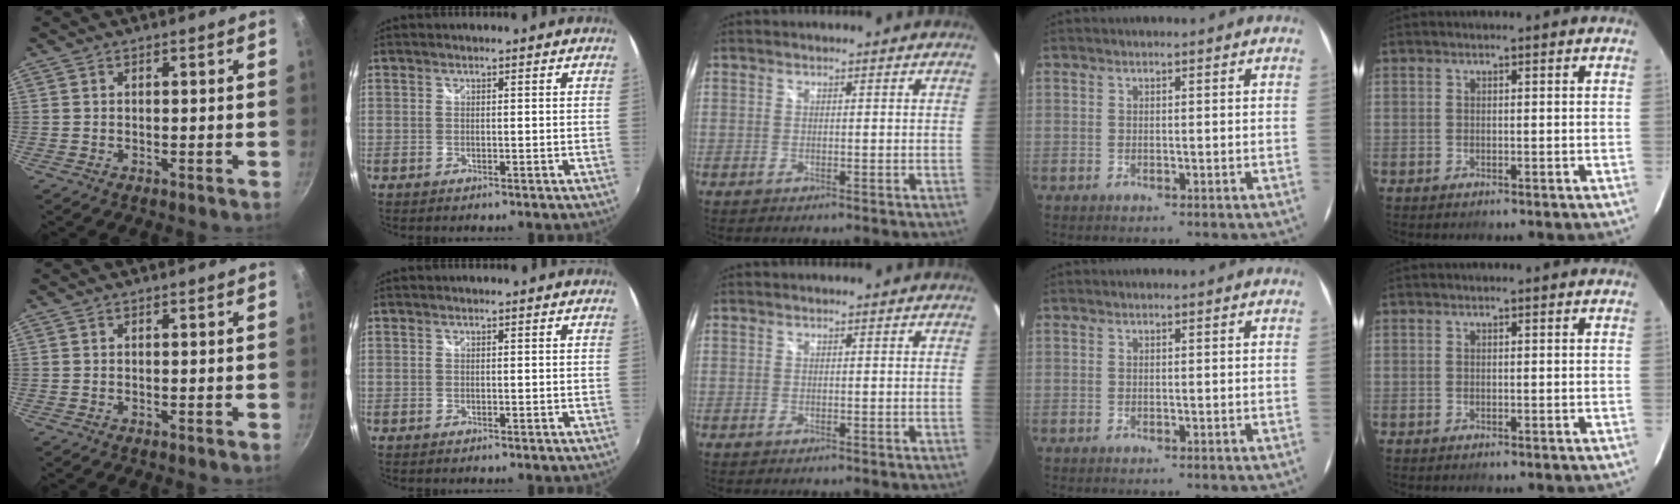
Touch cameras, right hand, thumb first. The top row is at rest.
{}